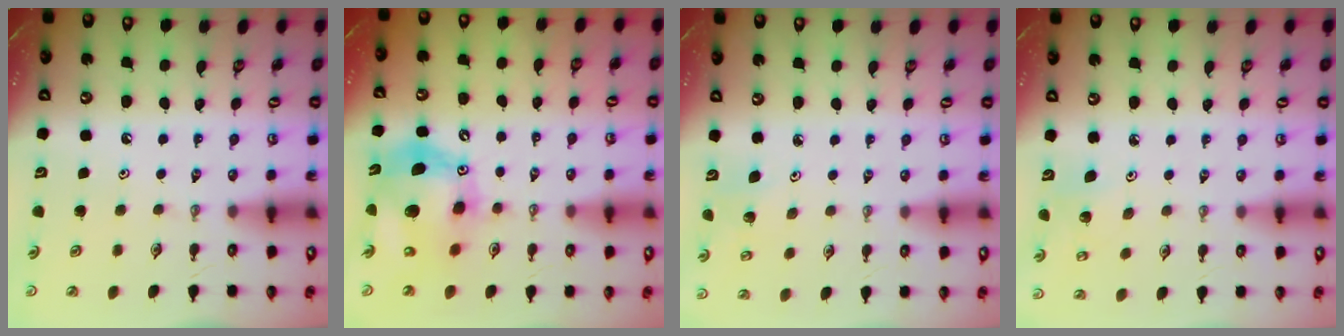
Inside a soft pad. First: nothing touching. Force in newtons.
{"total": 15.2, "press": 15.0, "slide": 2.6}
{"total": 3.3, "press": 3.3, "slide": 0.3}
{"total": 3.7, "press": 3.6, "slide": 0.9}